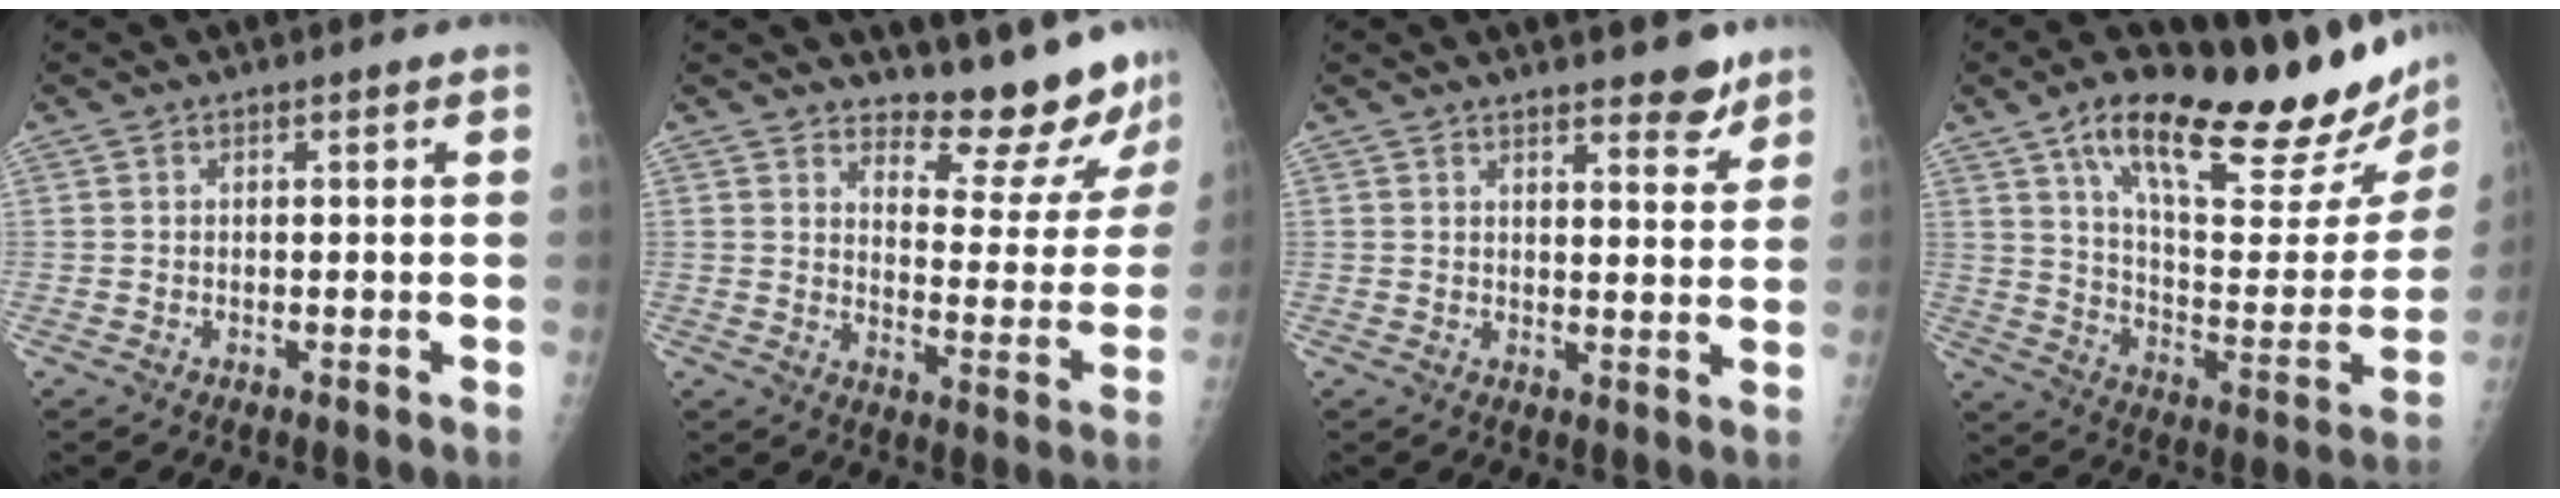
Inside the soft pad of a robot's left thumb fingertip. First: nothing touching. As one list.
[{"total": 13.9, "force": [13.3, 2.3, 3.6], "torque": [-0.016, -0.143, 0.171]}, {"total": 7.0, "force": [5.2, 1.6, 4.5], "torque": [-0.040, -0.035, 0.070]}, {"total": 29.3, "force": [19.5, 7.0, 20.6], "torque": [-0.271, -0.071, 0.303]}]